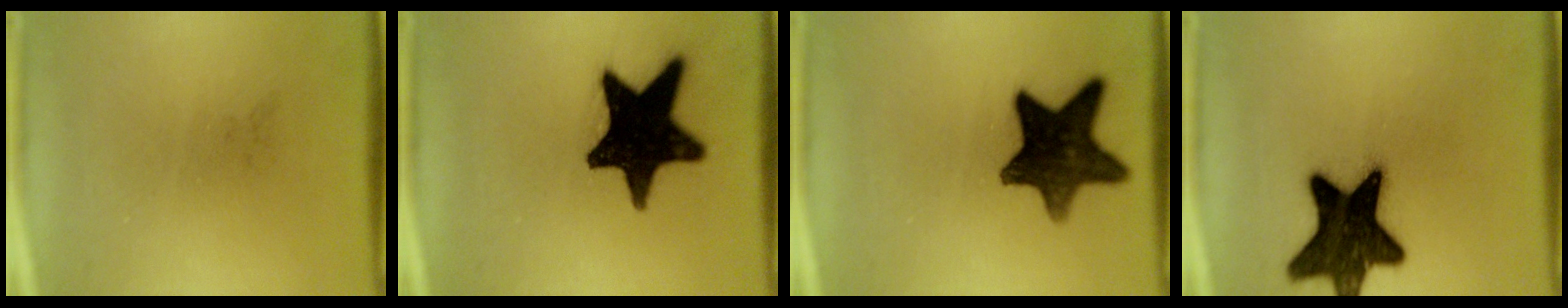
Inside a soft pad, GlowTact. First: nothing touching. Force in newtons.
{"total": 18.5}
{"total": 13.5}
{"total": 17.9}